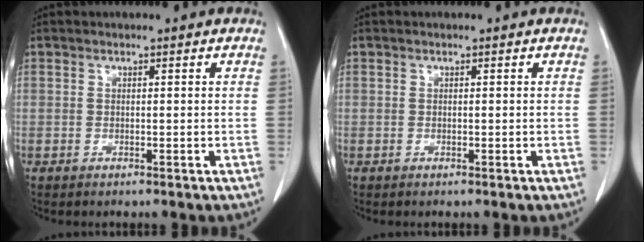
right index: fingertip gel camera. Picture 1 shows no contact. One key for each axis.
{"total": 0.0}